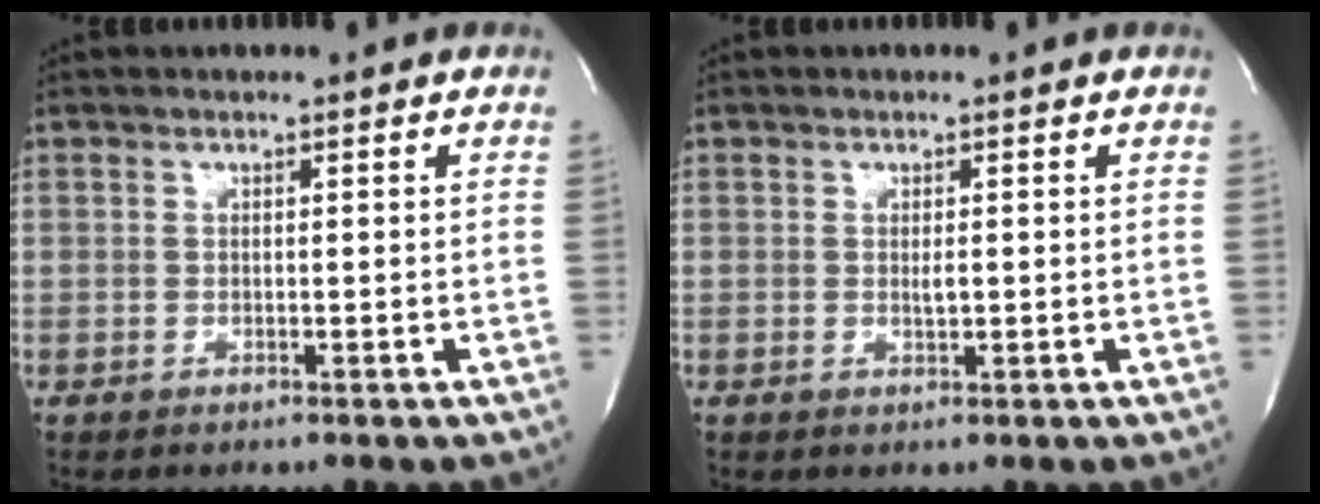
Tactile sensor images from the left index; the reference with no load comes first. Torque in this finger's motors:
{"motor_torque": [0.12, -0.08, 0.01, 0.00]}